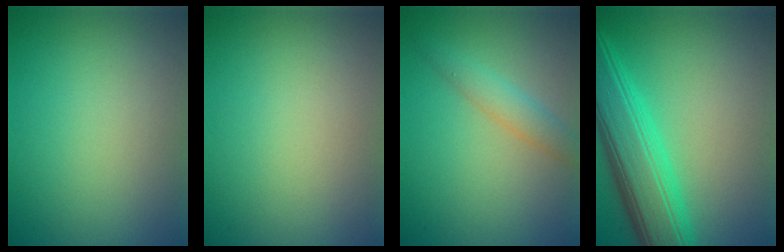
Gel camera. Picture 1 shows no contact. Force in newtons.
{"total": 0.0}
{"total": 2.3, "press": 2.3, "slide": 0.0}
{"total": 7.9, "press": 7.9, "slide": 0.3}